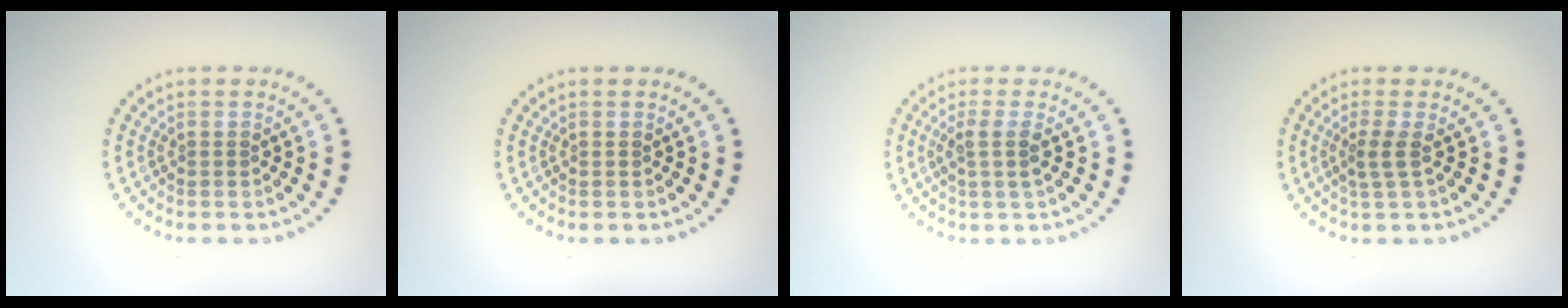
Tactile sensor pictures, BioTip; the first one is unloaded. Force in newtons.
{"total": 0.0}
{"total": 1.9, "press": 1.5, "slide": 1.1}
{"total": 1.9, "press": 1.4, "slide": 1.4}